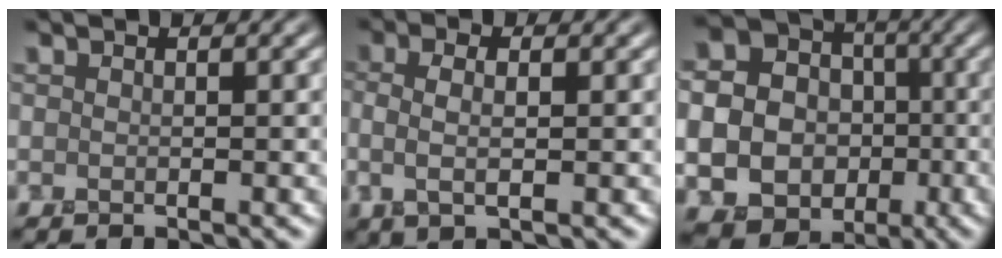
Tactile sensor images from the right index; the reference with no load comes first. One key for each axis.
{"total": 2.9, "fx": 0.1, "fy": 0.9, "fz": 2.7, "tx": -0.056, "ty": 0.002, "tz": -0.001}
{"total": 14.1, "fx": -2.7, "fy": 12.5, "fz": 5.8, "tx": -0.146, "ty": -0.022, "tz": -0.051}